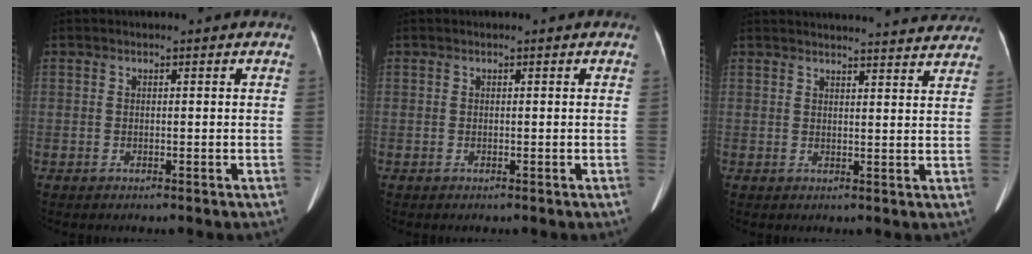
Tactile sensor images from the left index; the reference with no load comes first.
{"total": 0.0}
{"total": 19.8, "force": [19.1, 2.1, 4.8], "torque": [-0.056, -0.003, 0.226]}